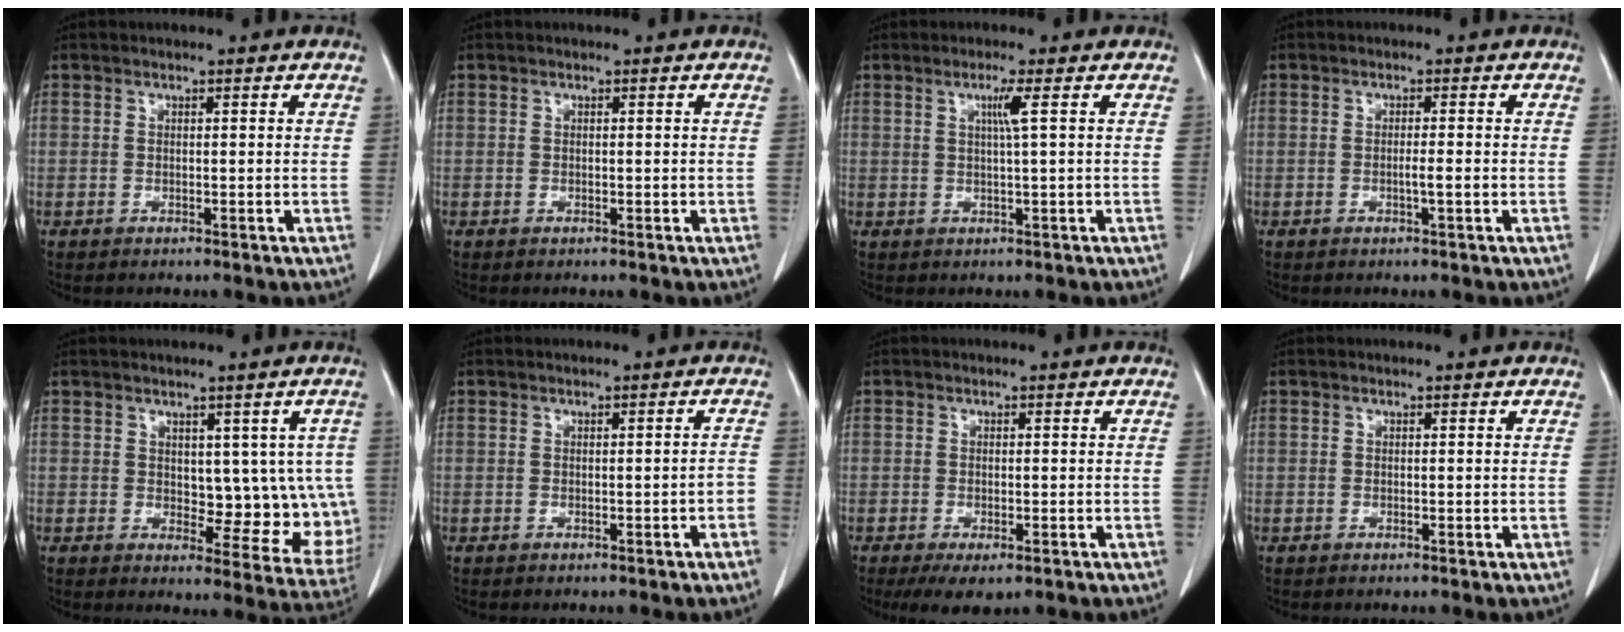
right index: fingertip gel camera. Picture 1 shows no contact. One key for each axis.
{"total": 0.0}
{"total": 2.6, "fx": 0.8, "fy": -0.7, "fz": 2.3, "tx": -0.046, "ty": -0.002, "tz": 0.016}
{"total": 1.7, "fx": -0.5, "fy": -0.1, "fz": 1.6, "tx": -0.029, "ty": -0.001, "tz": -0.008}
{"total": 9.2, "fx": 1.1, "fy": 5.3, "fz": 7.5, "tx": -0.064, "ty": 0.000, "tz": 0.024}
{"total": 1.2, "fx": -0.7, "fy": 0.2, "fz": 1.0, "tx": -0.008, "ty": 0.002, "tz": -0.008}
{"total": 4.0, "fx": -2.4, "fy": 1.9, "fz": 2.6, "tx": -0.039, "ty": -0.007, "tz": -0.031}
{"total": 0.0}